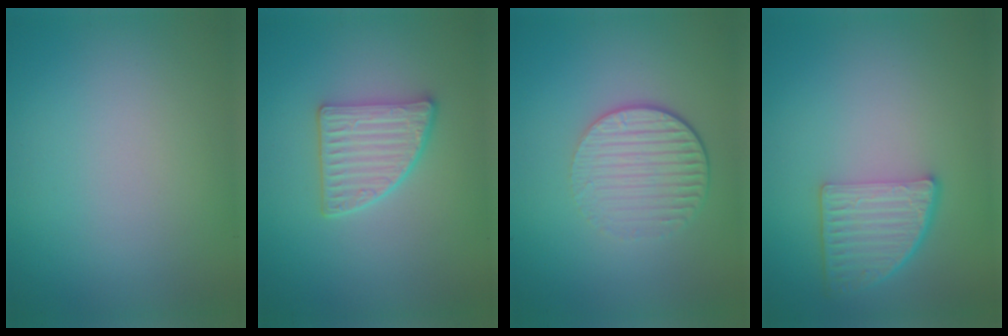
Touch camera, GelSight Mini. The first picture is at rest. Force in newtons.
{"total": 3.5, "press": 3.2, "slide": 1.5}
{"total": 4.2, "press": 2.8, "slide": 3.0}
{"total": 4.5, "press": 3.4, "slide": 2.9}